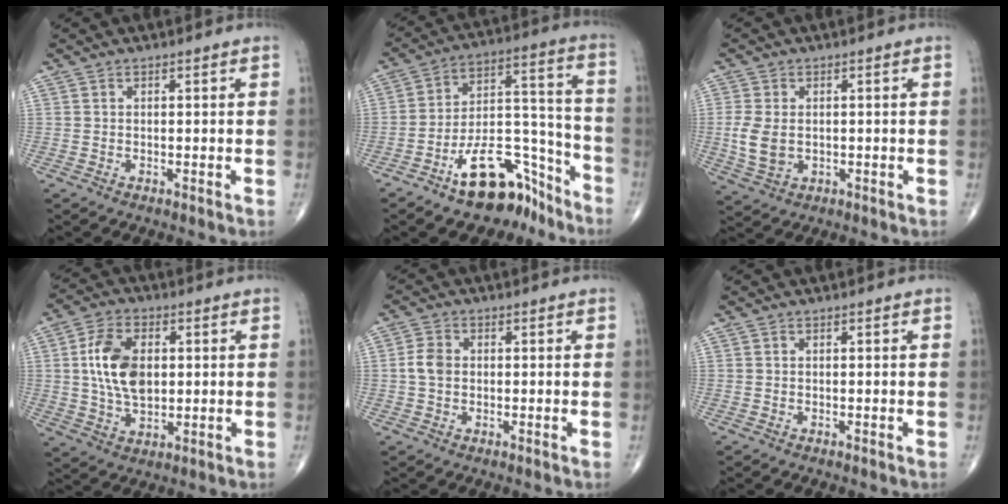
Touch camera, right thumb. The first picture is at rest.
{"total": 16.1, "force": [-11.1, 7.7, 8.8], "torque": [-0.091, 0.112, -0.180]}
{"total": 6.0, "force": [-0.3, 4.2, 4.3], "torque": [-0.087, -0.006, -0.001]}
{"total": 11.7, "force": [1.5, 7.2, 9.1], "torque": [-0.159, -0.001, 0.030]}
{"total": 3.5, "force": [0.0, 2.7, 2.3], "torque": [-0.046, 0.006, -0.006]}
{"total": 0.0}